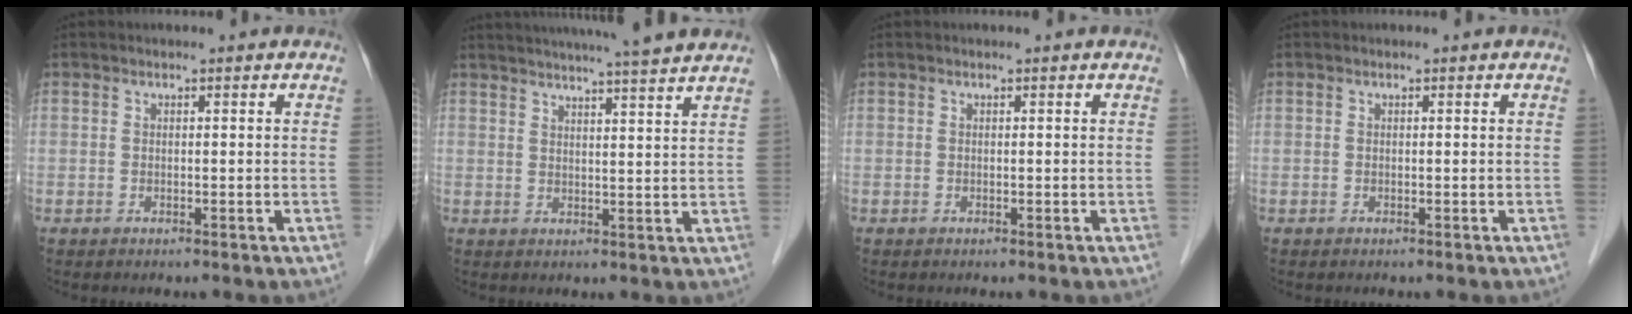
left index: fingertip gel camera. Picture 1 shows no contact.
{"total": 15.2, "force": [13.6, -0.7, 6.7], "torque": [-0.113, 0.000, 0.172]}
{"total": 0.0}
{"total": 0.0}